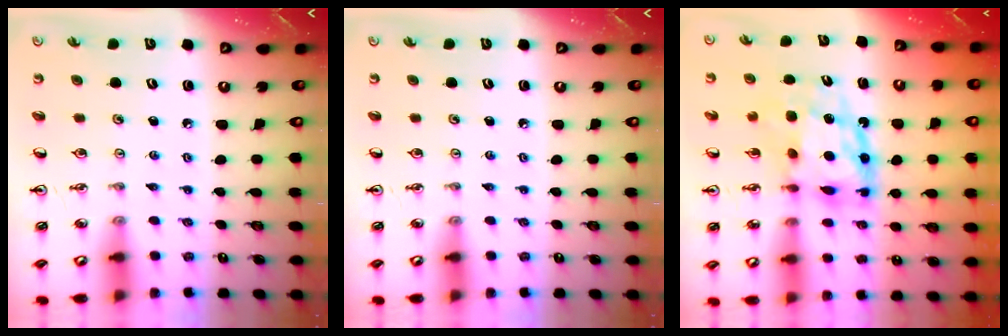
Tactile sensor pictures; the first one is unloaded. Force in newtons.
{"total": 0.0}
{"total": 11.3, "press": 11.3, "slide": 1.2}